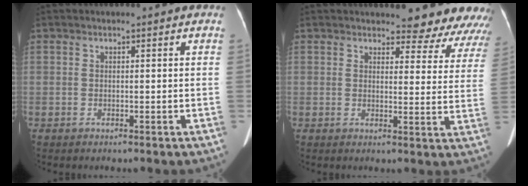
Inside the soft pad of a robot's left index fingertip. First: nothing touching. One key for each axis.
{"total": 11.5, "fx": 11.0, "fy": 2.7, "fz": 1.6, "tx": 0.016, "ty": -0.046, "tz": 0.093}